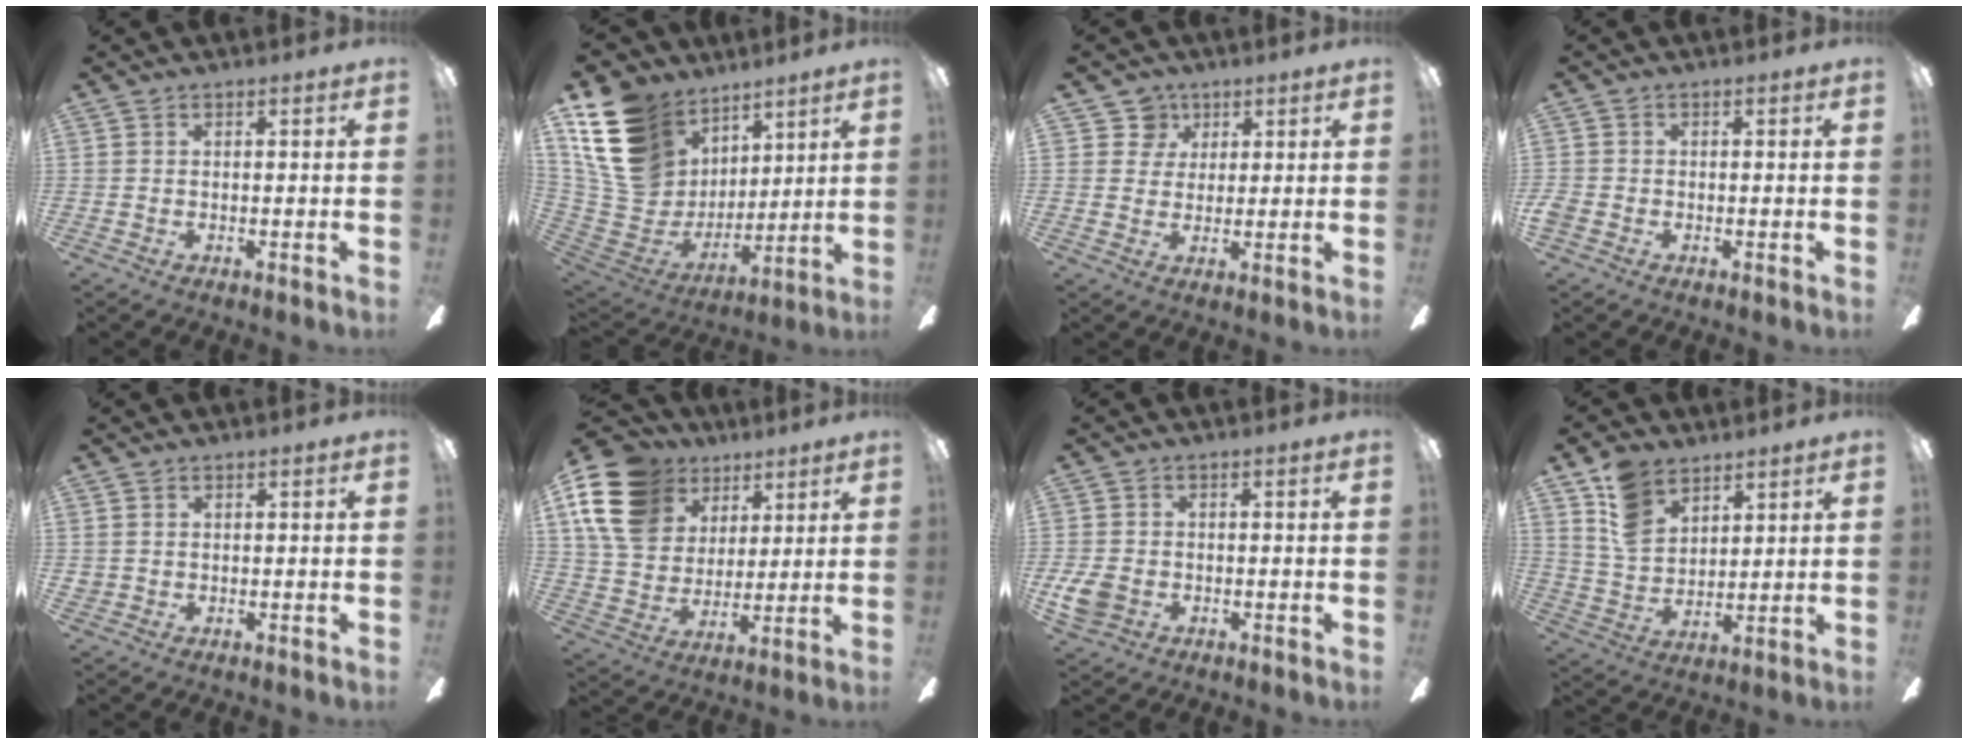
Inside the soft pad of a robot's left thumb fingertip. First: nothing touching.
{"total": 20.5, "force": [9.8, 15.5, 9.4], "torque": [-0.214, -0.049, 0.196]}
{"total": 6.3, "force": [3.3, 5.4, 0.7], "torque": [-0.017, -0.006, 0.060]}
{"total": 2.5, "force": [-0.9, 2.1, 1.0], "torque": [-0.022, 0.006, -0.018]}
{"total": 1.6, "force": [0.4, 1.6, 0.1], "torque": [-0.003, 0.004, 0.006]}
{"total": 18.4, "force": [9.0, 13.3, 8.9], "torque": [-0.195, -0.019, 0.175]}
{"total": 6.0, "force": [-1.4, 4.9, 3.2], "torque": [-0.071, 0.008, -0.026]}
{"total": 11.0, "force": [7.3, 6.9, 4.3], "torque": [-0.096, -0.022, 0.147]}